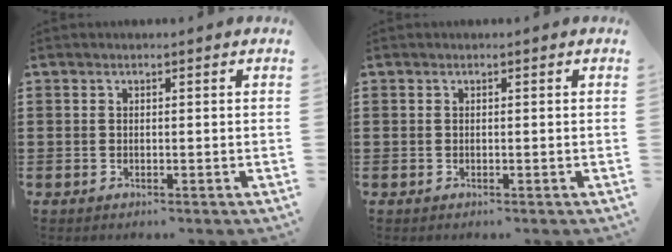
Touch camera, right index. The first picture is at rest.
{"total": 0.0}